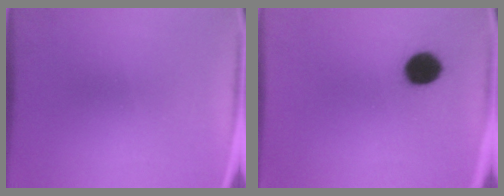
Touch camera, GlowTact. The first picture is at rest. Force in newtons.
{"total": 8.0}